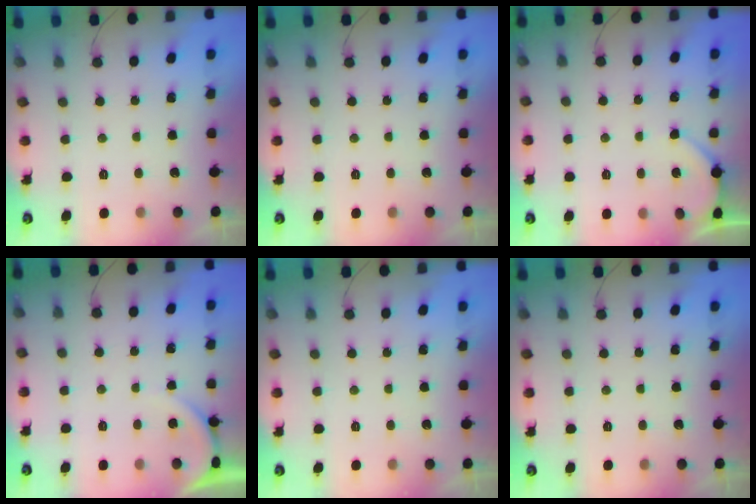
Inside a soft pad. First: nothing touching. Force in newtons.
{"total": 0.0}
{"total": 2.7, "press": 2.6, "slide": 0.4}
{"total": 1.6, "press": 1.6, "slide": 0.4}
{"total": 0.0}
{"total": 0.0}